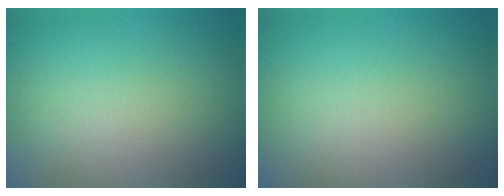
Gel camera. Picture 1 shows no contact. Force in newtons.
{"total": 0.0}